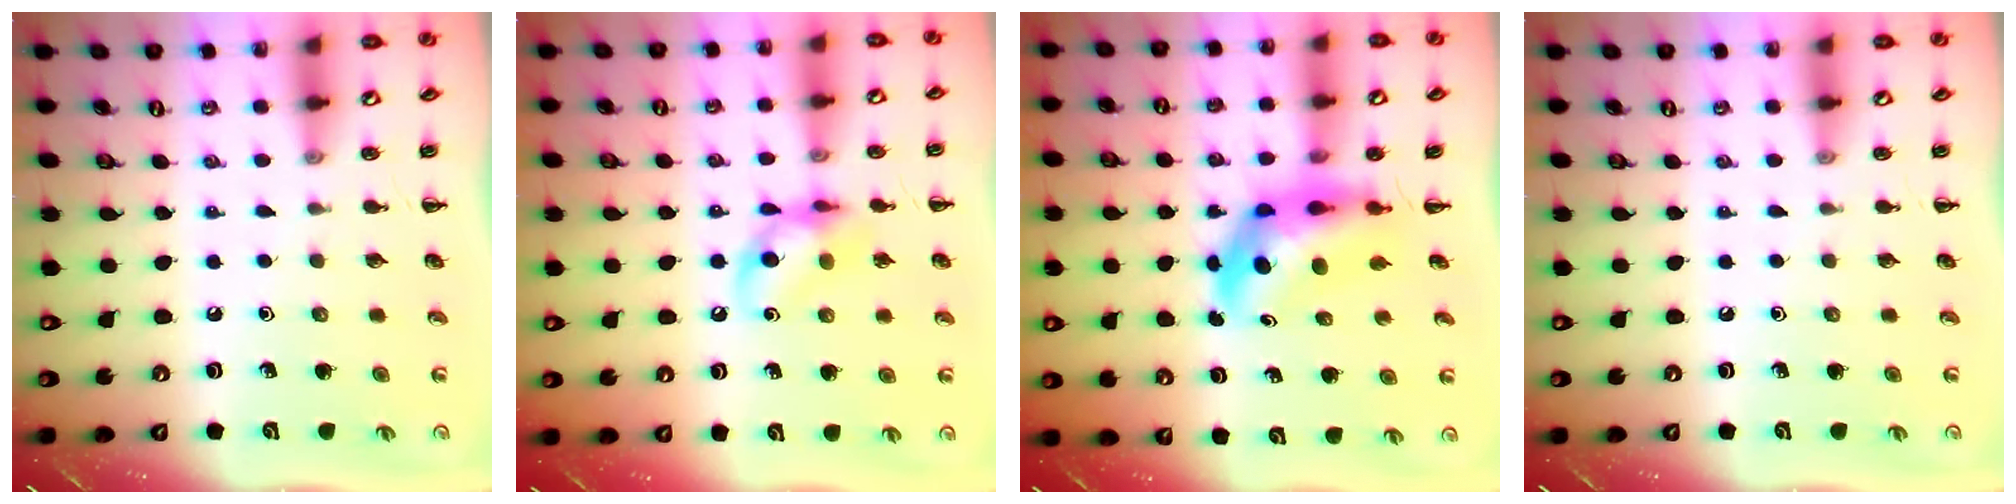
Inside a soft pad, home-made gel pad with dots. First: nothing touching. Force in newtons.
{"total": 12.5, "press": 12.3, "slide": 2.1}
{"total": 5.7, "press": 5.4, "slide": 1.9}
{"total": 0.0}